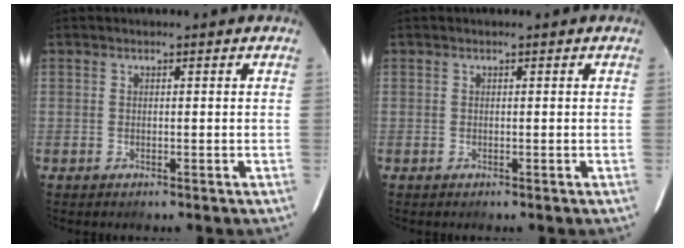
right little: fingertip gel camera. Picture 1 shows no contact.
{"total": 0.0}